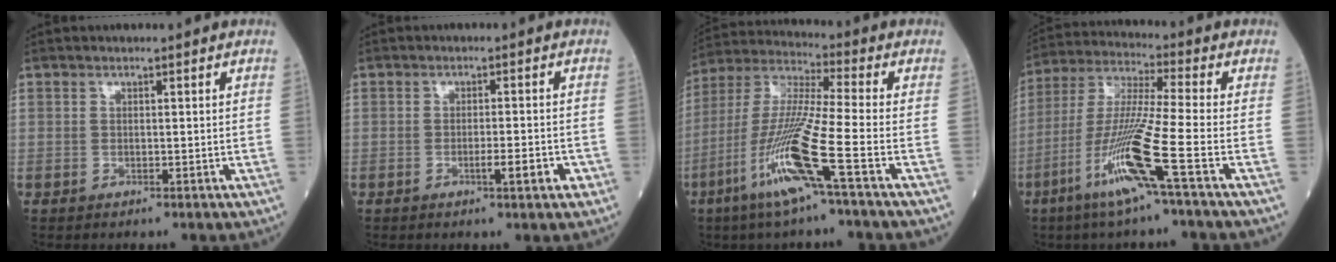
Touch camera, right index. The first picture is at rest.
{"total": 3.3, "force": [-1.4, 0.3, 2.9], "torque": [-0.046, 0.000, -0.021]}
{"total": 14.4, "force": [-6.4, -0.9, 12.9], "torque": [-0.273, -0.017, -0.130]}
{"total": 13.4, "force": [-6.1, -1.7, 11.8], "torque": [-0.244, -0.020, -0.124]}